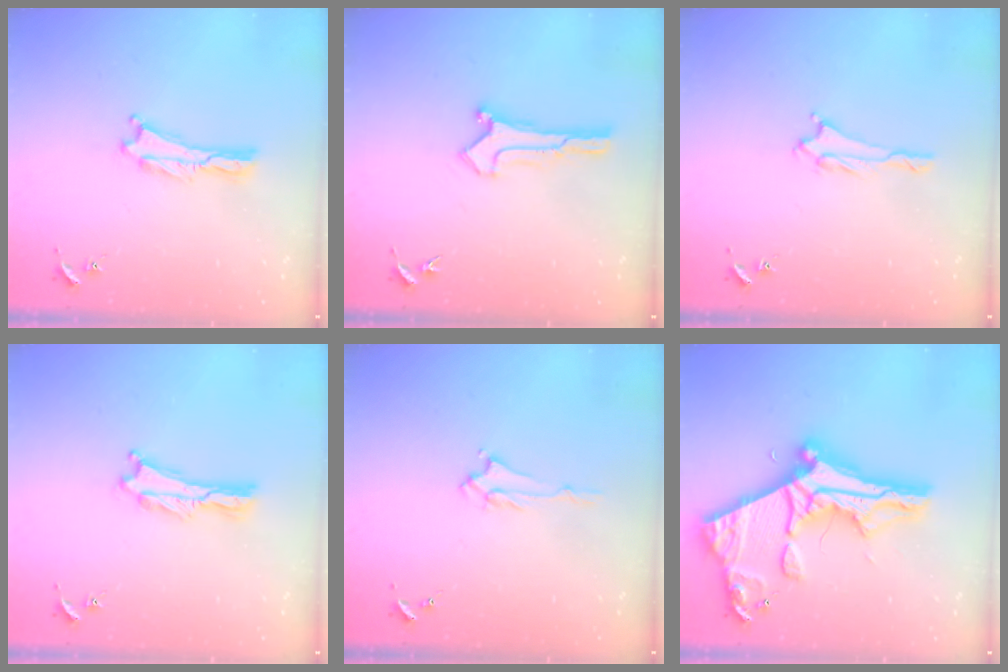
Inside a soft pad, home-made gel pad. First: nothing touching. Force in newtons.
{"total": 0.0}
{"total": 1.6, "press": 1.6, "slide": 0.1}
{"total": 0.7, "press": 0.7, "slide": 0.2}
{"total": 1.4, "press": 1.4, "slide": 0.3}
{"total": 14.3, "press": 14.3, "slide": 1.2}